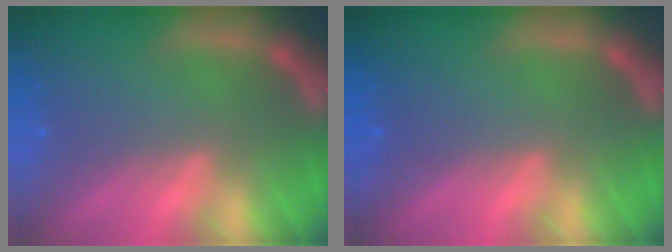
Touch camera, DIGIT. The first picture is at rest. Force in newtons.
{"total": 0.0}